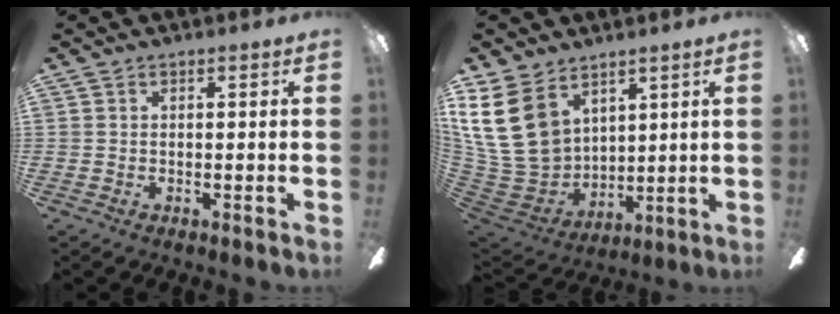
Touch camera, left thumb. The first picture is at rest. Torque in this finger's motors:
{"motor_torque": [2.28, 2.22, 0.28, -0.12, 0.19]}